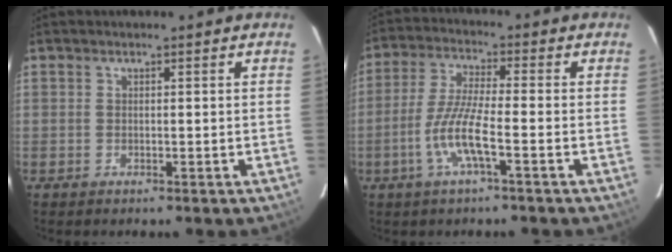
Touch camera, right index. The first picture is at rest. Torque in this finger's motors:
{"motor_torque": [1.22, -0.93, 0.78, 0.21]}